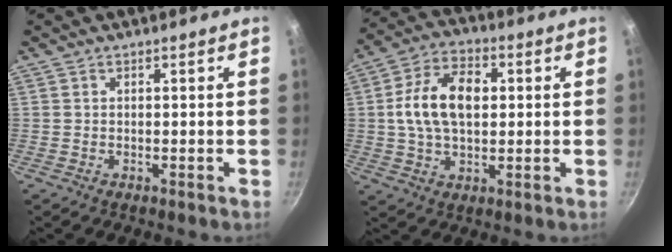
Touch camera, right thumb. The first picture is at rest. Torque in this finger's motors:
{"motor_torque": [-0.04, 1.74, 0.65, -0.48, 0.29]}